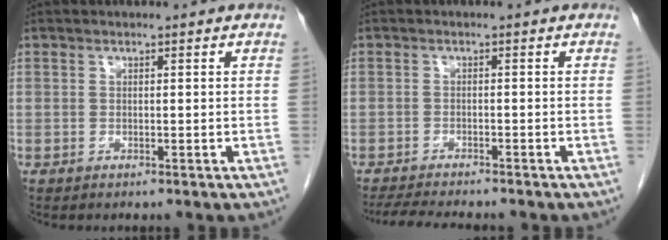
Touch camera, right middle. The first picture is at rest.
{"total": 6.7, "force": [-6.1, 0.6, 2.7], "torque": [-0.041, -0.015, -0.097]}